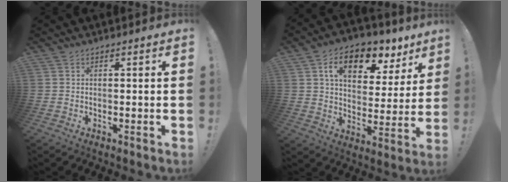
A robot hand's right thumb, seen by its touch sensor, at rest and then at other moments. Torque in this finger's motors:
{"motor_torque": [1.03, 3.49, 0.42, -0.05, 0.05]}